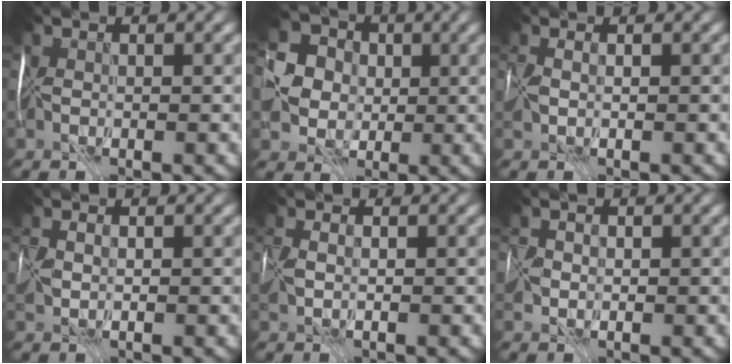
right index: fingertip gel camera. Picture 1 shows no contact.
{"total": 4.4, "force": [0.3, 4.2, 1.5], "torque": [-0.035, 0.002, 0.009]}
{"total": 0.7, "force": [0.3, -0.4, -0.4], "torque": [0.011, -0.002, 0.014]}
{"total": 0.6, "force": [0.6, 0.2, -0.1], "torque": [0.010, 0.002, 0.023]}
{"total": 0.7, "force": [0.6, -0.3, -0.2], "torque": [0.011, 0.006, 0.019]}
{"total": 0.7, "force": [0.3, 0.2, -0.7], "torque": [0.027, 0.003, 0.010]}